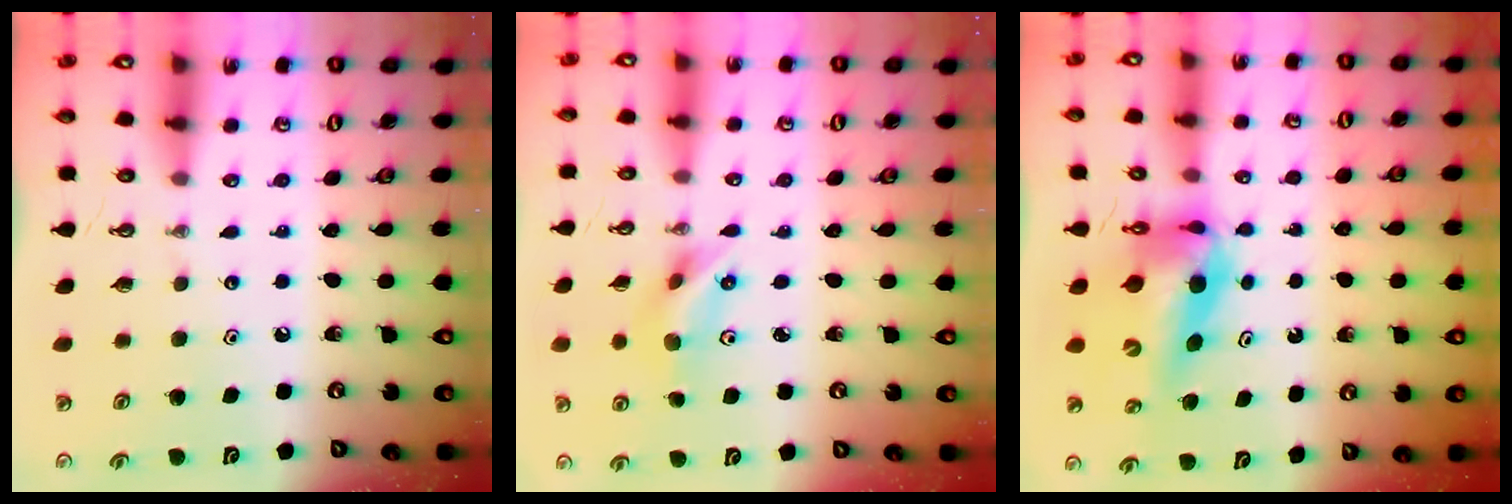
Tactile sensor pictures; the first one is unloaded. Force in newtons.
{"total": 6.3, "press": 5.5, "slide": 3.1}
{"total": 10.2, "press": 10.2, "slide": 1.1}